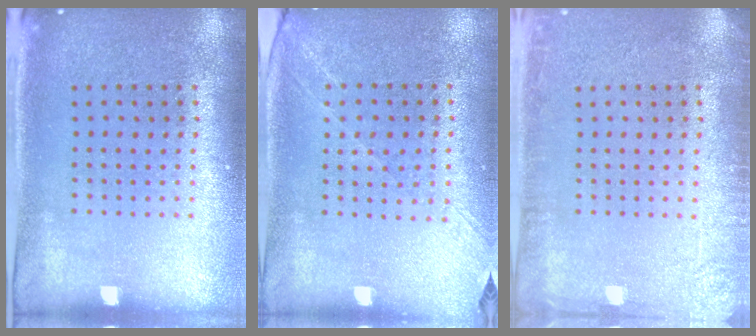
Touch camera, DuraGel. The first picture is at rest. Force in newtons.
{"total": 1.3, "press": 1.2, "slide": 0.4}
{"total": 2.1, "press": 2.1, "slide": 0.3}